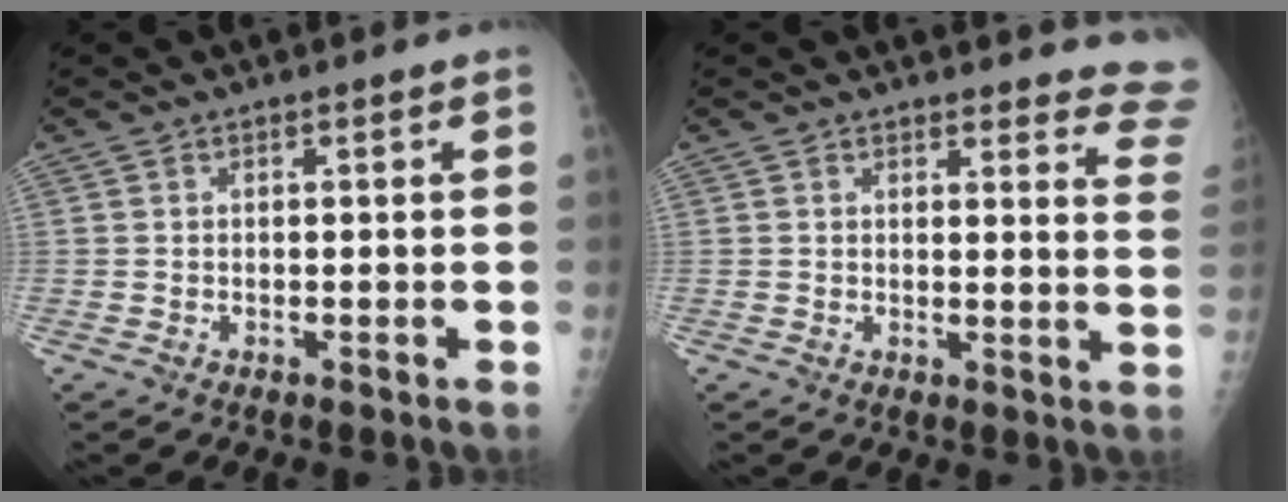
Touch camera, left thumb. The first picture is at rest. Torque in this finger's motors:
{"motor_torque": [0.13, 0.13, -0.13, -0.16, 0.05]}